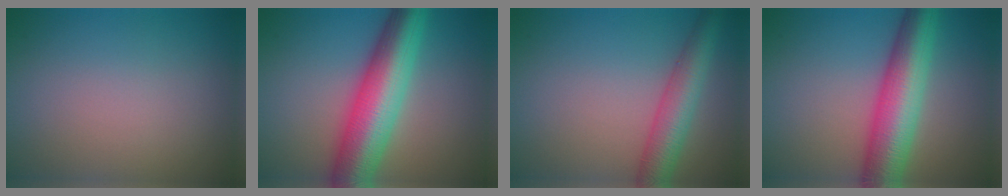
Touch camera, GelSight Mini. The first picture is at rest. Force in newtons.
{"total": 10.0, "press": 10.0, "slide": 0.1}
{"total": 5.1, "press": 5.1, "slide": 0.3}
{"total": 8.6, "press": 8.6, "slide": 0.2}